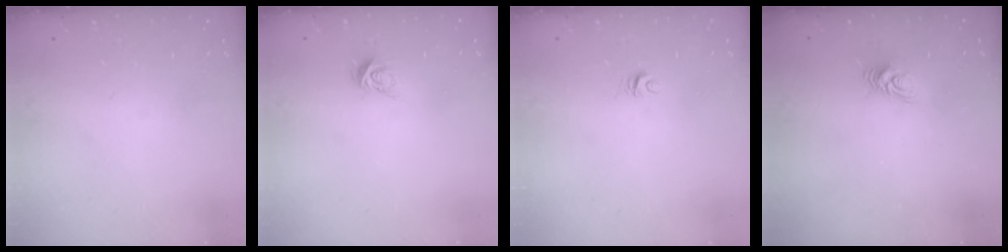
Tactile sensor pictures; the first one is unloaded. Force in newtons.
{"total": 4.0, "press": 3.9, "slide": 0.5}
{"total": 4.5, "press": 4.5, "slide": 0.0}
{"total": 7.2, "press": 7.2, "slide": 0.4}